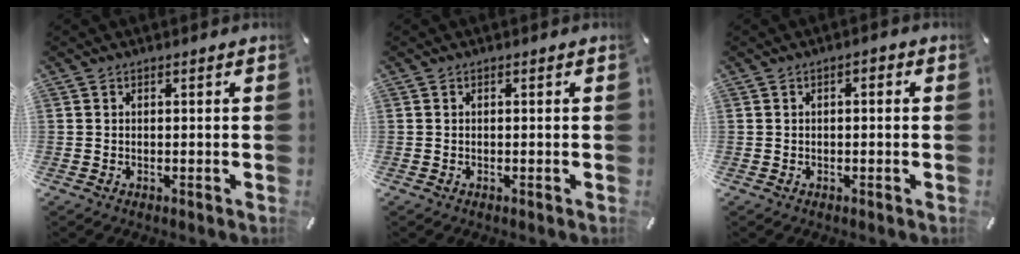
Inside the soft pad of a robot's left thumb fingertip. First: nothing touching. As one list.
[{"total": 0.0}, {"total": 1.3, "force": [-0.5, 0.6, 1.1], "torque": [-0.018, 0.004, -0.010]}]